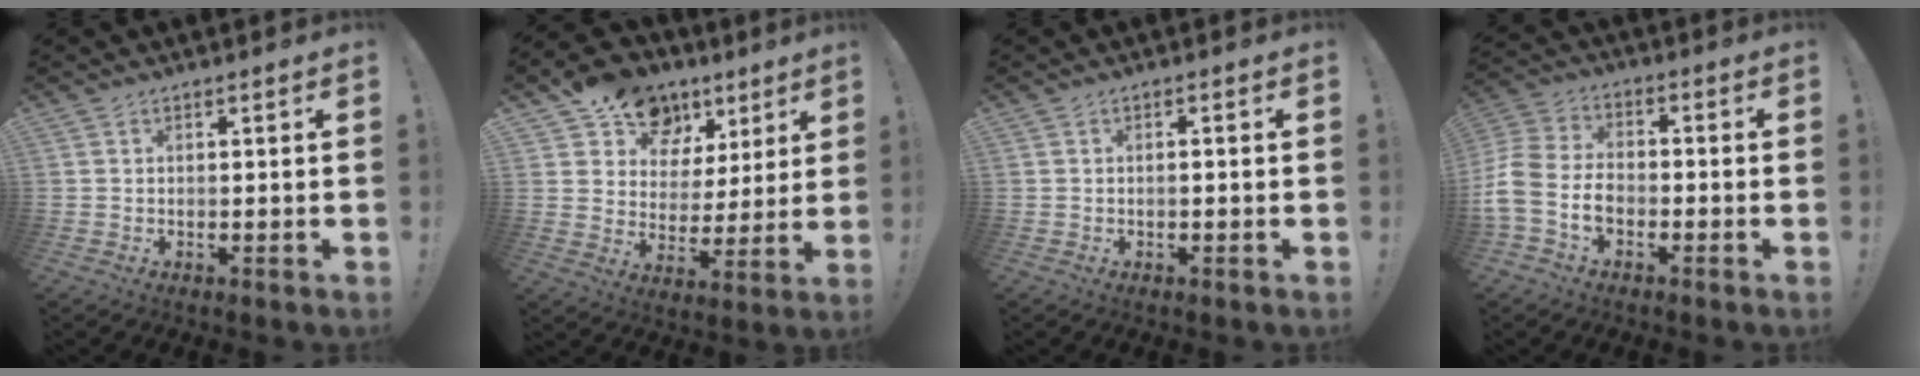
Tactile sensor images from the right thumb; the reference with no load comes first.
{"total": 14.4, "force": [9.5, 9.9, 4.4], "torque": [-0.068, -0.056, 0.176]}
{"total": 1.1, "force": [-0.7, -0.2, 0.9], "torque": [-0.019, 0.002, -0.013]}
{"total": 11.8, "force": [-4.3, 8.2, 7.3], "torque": [-0.152, 0.021, -0.081]}